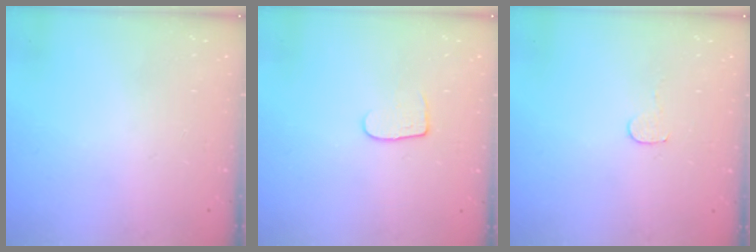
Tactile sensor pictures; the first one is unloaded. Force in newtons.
{"total": 5.8, "press": 5.8, "slide": 0.6}
{"total": 4.1, "press": 4.1, "slide": 0.3}